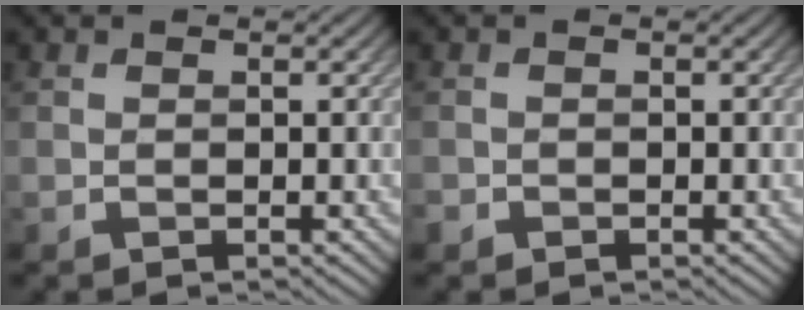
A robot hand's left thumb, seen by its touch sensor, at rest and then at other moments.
{"total": 0.8, "force": [-0.6, 0.5, 0.1], "torque": [-0.002, -0.004, -0.014]}